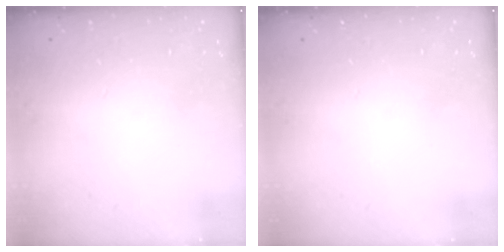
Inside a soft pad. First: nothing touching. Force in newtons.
{"total": 0.0}